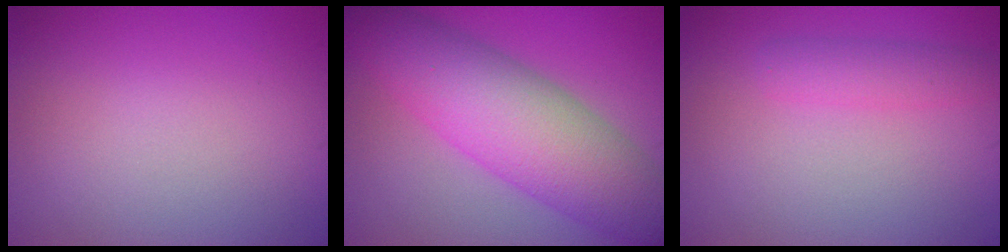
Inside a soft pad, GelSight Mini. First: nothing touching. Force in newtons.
{"total": 9.1, "press": 9.1, "slide": 0.2}
{"total": 2.2, "press": 2.2, "slide": 0.1}